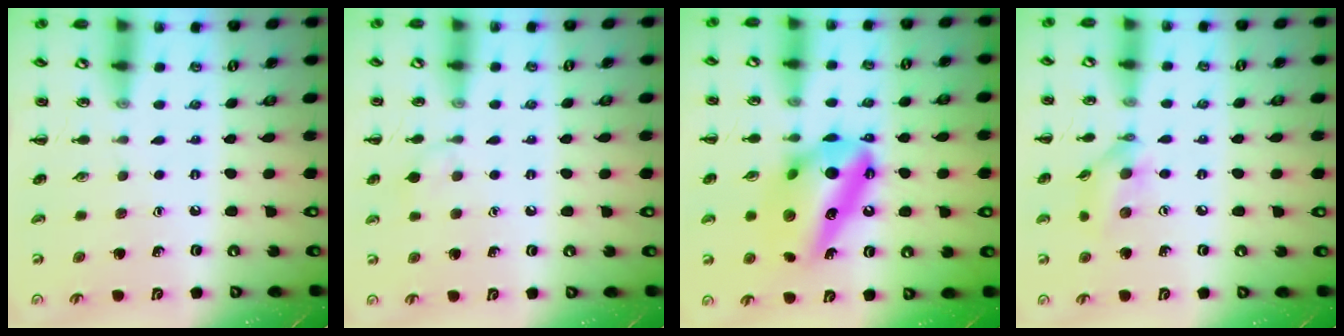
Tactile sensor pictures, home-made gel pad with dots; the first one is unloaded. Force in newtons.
{"total": 4.9, "press": 4.6, "slide": 1.8}
{"total": 17.9, "press": 17.9, "slide": 0.5}
{"total": 10.0, "press": 10.0, "slide": 1.3}